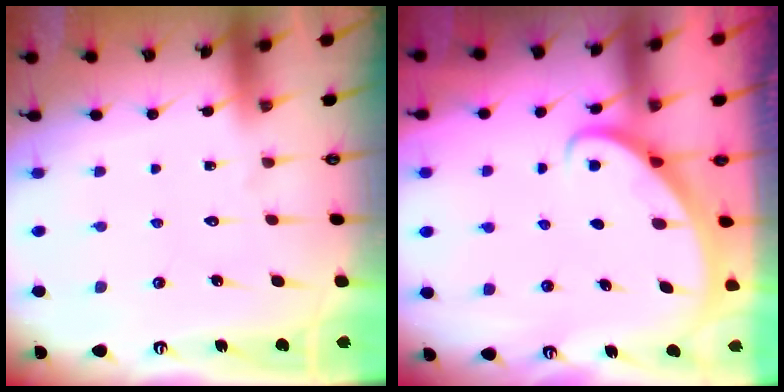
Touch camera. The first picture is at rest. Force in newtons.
{"total": 2.7, "press": 2.7, "slide": 0.2}